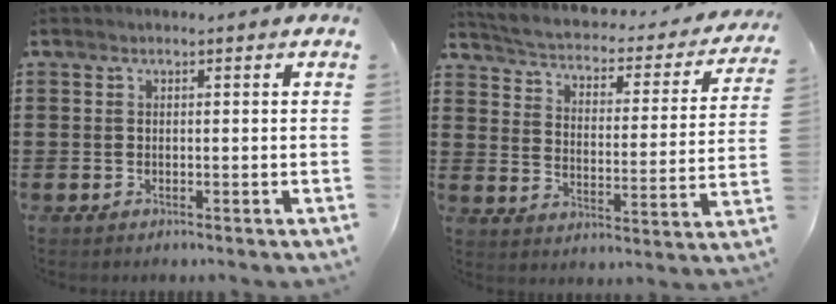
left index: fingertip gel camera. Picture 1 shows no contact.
{"total": 2.4, "force": [2.1, 0.4, 1.1], "torque": [-0.039, -0.026, 0.024]}